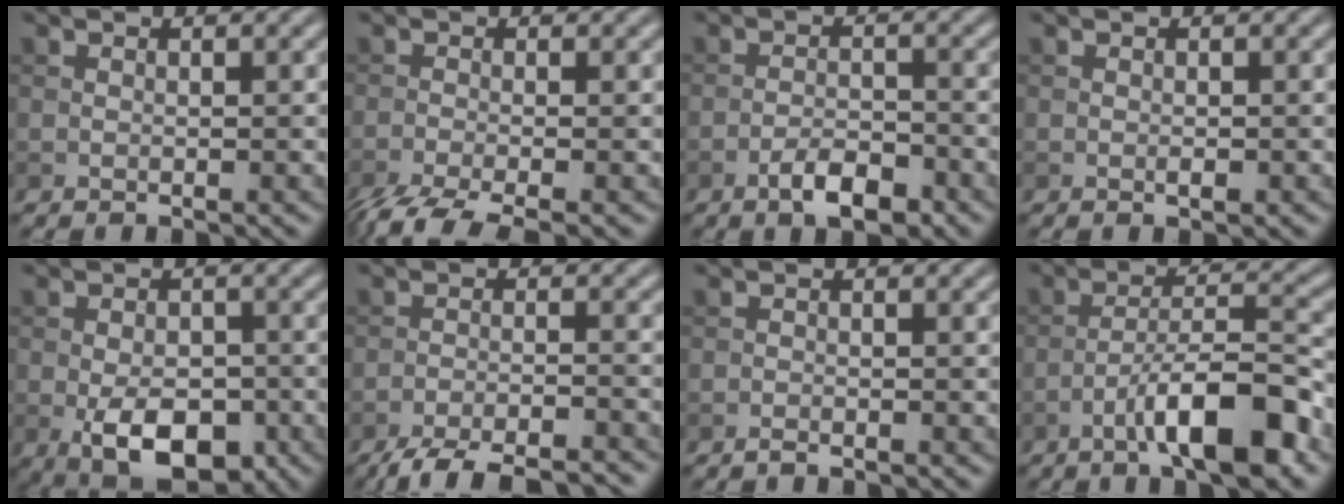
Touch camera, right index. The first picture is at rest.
{"total": 4.8, "force": [-3.4, 1.1, 3.2], "torque": [-0.055, -0.013, -0.071]}
{"total": 3.5, "force": [-2.2, 1.3, 2.4], "torque": [-0.039, 0.006, -0.041]}
{"total": 0.7, "force": [-0.2, 0.3, 0.6], "torque": [-0.011, 0.000, -0.003]}
{"total": 7.1, "force": [-2.7, 4.0, 5.2], "torque": [-0.086, -0.015, -0.043]}
{"total": 8.1, "force": [-7.2, 1.5, 3.3], "torque": [-0.053, -0.011, -0.111]}
{"total": 0.8, "force": [-0.7, 0.1, 0.4], "torque": [-0.005, 0.002, -0.015]}
{"total": 8.1, "force": [-4.5, 1.6, 6.5], "torque": [-0.103, 0.020, -0.075]}